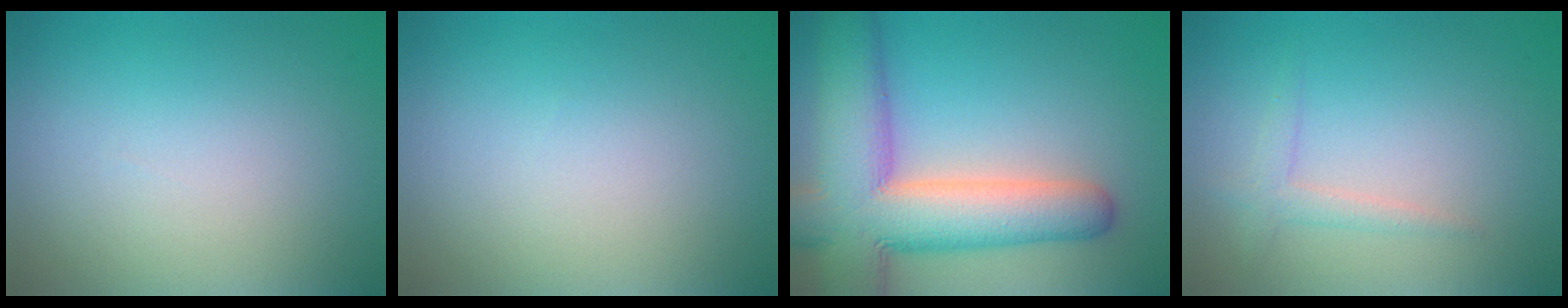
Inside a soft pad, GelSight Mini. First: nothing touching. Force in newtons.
{"total": 0.0}
{"total": 12.2, "press": 12.1, "slide": 0.9}
{"total": 1.6, "press": 1.5, "slide": 0.1}